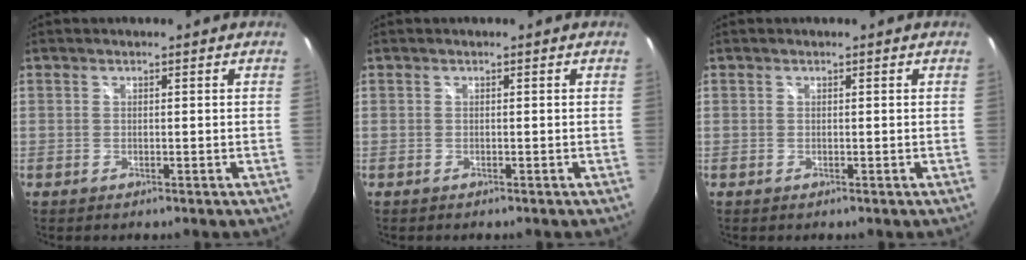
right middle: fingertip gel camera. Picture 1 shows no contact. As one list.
[{"total": 0.0}, {"total": 0.0}]